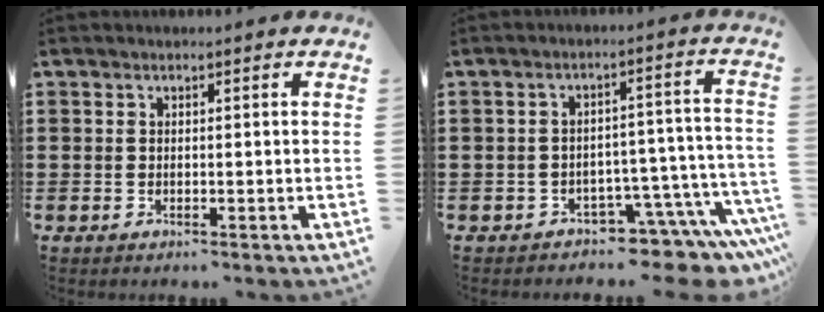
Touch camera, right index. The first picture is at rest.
{"total": 4.5, "force": [-3.6, 2.2, 1.5], "torque": [-0.032, 0.002, -0.068]}